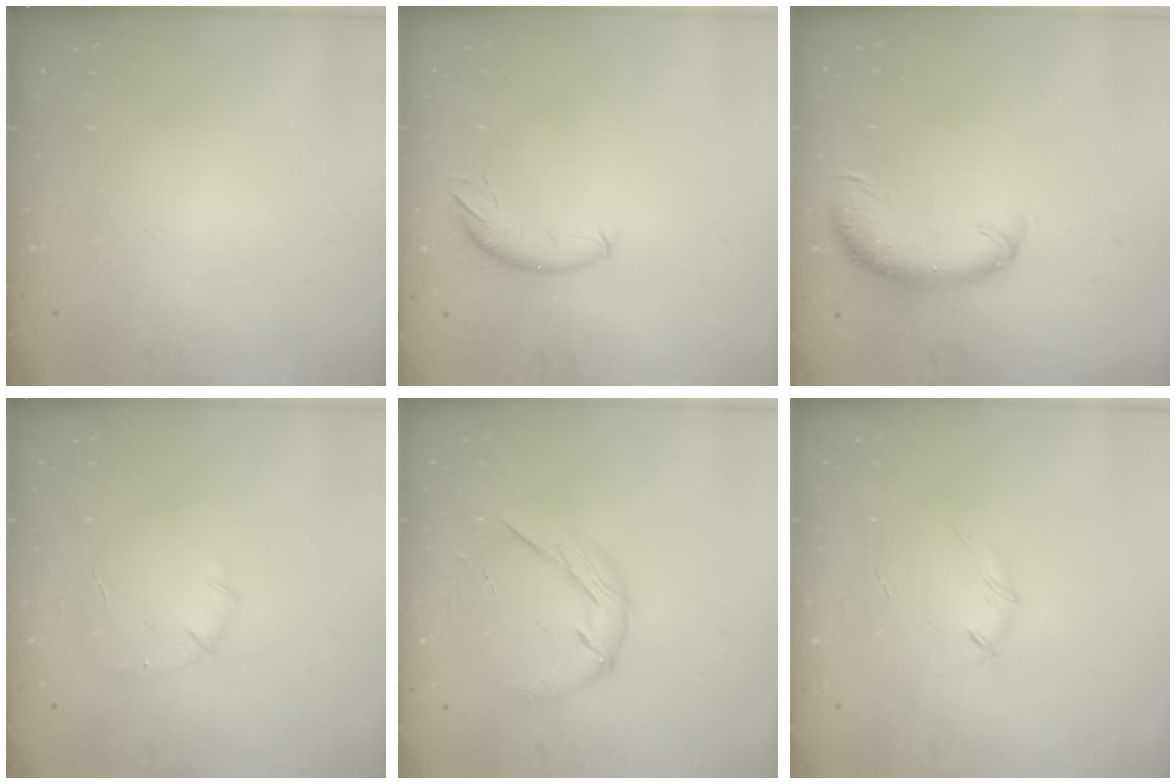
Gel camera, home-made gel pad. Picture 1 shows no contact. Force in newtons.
{"total": 7.5, "press": 7.5, "slide": 0.6}
{"total": 11.5, "press": 11.2, "slide": 2.6}
{"total": 5.1, "press": 4.9, "slide": 1.4}
{"total": 9.1, "press": 9.1, "slide": 0.6}
{"total": 3.5, "press": 3.3, "slide": 1.0}